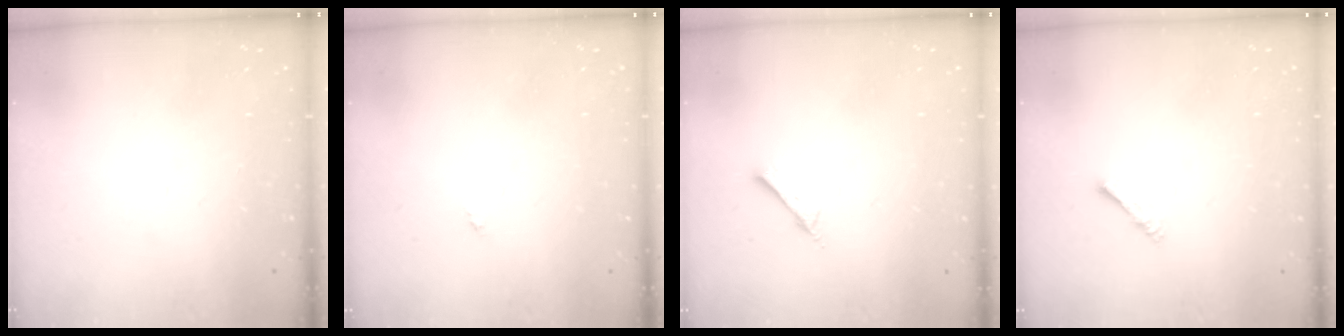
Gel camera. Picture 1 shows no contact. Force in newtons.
{"total": 0.0}
{"total": 2.6, "press": 2.6, "slide": 0.3}
{"total": 1.4, "press": 1.3, "slide": 0.3}